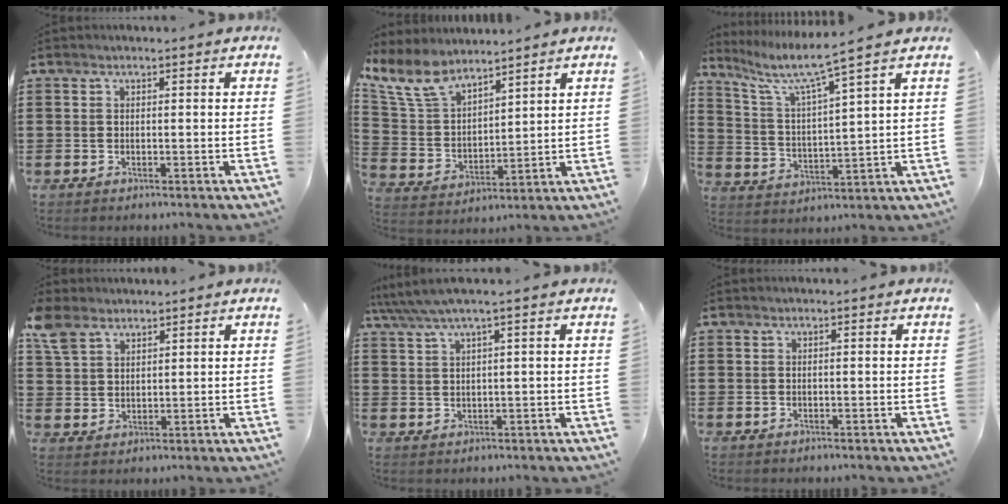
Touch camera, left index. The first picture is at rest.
{"total": 8.8, "force": [7.2, 3.3, 3.9], "torque": [-0.106, -0.027, 0.134]}
{"total": 5.3, "force": [4.0, -0.1, 3.4], "torque": [-0.089, -0.036, 0.057]}
{"total": 5.2, "force": [3.9, 3.0, 1.6], "torque": [-0.049, 0.006, 0.075]}
{"total": 2.5, "force": [1.4, -0.1, 2.1], "torque": [-0.051, -0.002, 0.021]}
{"total": 0.0}